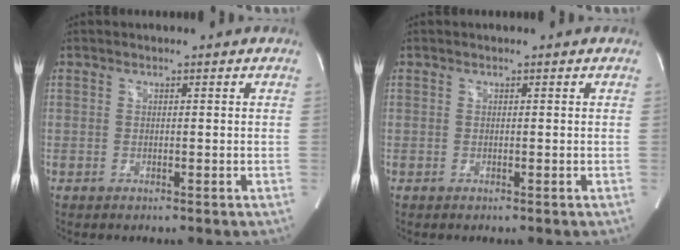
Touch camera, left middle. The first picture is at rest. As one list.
[{"total": 0.0}]